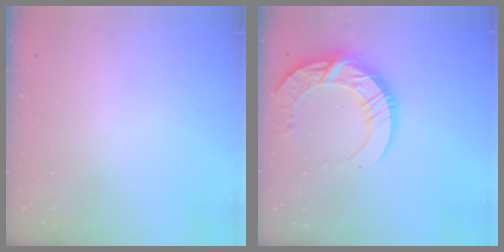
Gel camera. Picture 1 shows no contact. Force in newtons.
{"total": 17.2, "press": 17.1, "slide": 1.6}